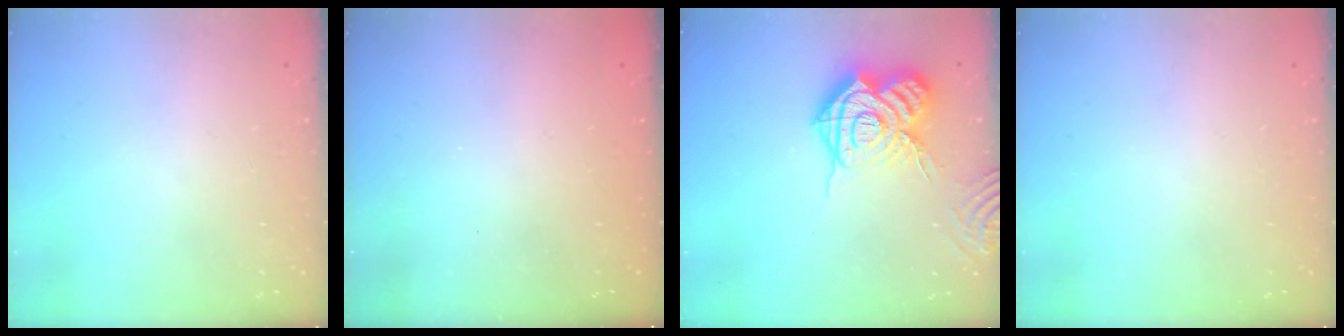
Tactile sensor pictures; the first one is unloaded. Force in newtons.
{"total": 1.5, "press": 1.4, "slide": 0.6}
{"total": 18.9, "press": 18.8, "slide": 1.9}
{"total": 0.0}